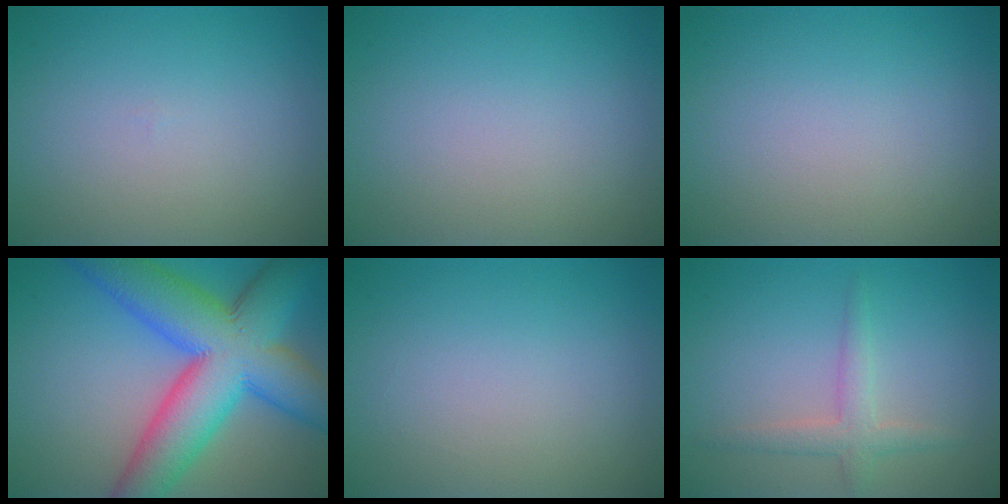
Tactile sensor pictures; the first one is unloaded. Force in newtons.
{"total": 0.0}
{"total": 0.0}
{"total": 13.4, "press": 13.4, "slide": 0.5}
{"total": 0.0}
{"total": 2.3, "press": 2.3, "slide": 0.1}